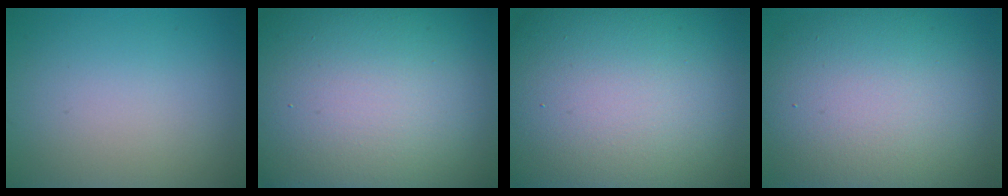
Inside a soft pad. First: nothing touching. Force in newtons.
{"total": 28.1, "press": 28.1, "slide": 0.8}
{"total": 25.8, "press": 25.8, "slide": 1.0}
{"total": 13.5, "press": 13.5, "slide": 0.6}